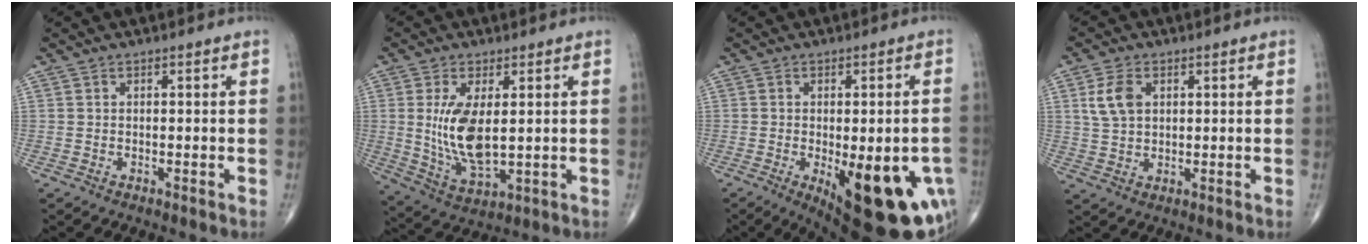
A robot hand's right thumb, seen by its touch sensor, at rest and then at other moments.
{"total": 11.1, "force": [1.3, 5.0, 9.9], "torque": [-0.193, -0.022, 0.038]}
{"total": 22.3, "force": [-7.4, 8.5, 19.2], "torque": [-0.191, -0.008, -0.076]}
{"total": 5.8, "force": [1.8, 3.8, 4.0], "torque": [-0.076, -0.002, 0.037]}